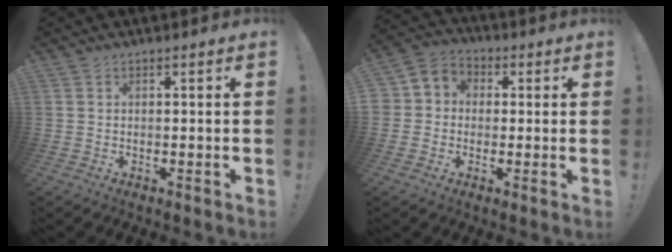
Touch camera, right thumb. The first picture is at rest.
{"total": 6.1, "force": [-1.3, 5.7, 1.5], "torque": [-0.016, 0.019, -0.020]}